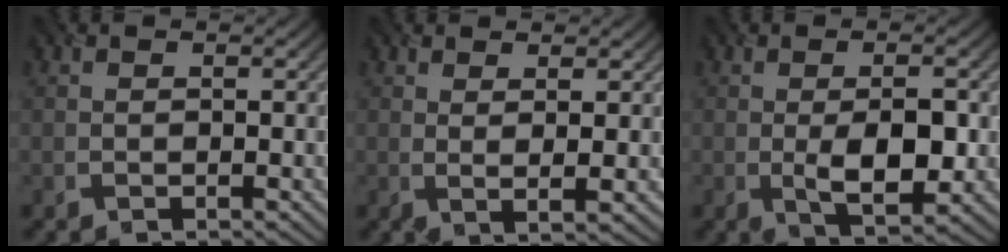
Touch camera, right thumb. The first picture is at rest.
{"total": 2.8, "force": [1.1, 0.3, 2.5], "torque": [-0.047, -0.004, 0.019]}
{"total": 5.9, "force": [-1.1, 2.2, 5.4], "torque": [-0.096, -0.008, -0.014]}